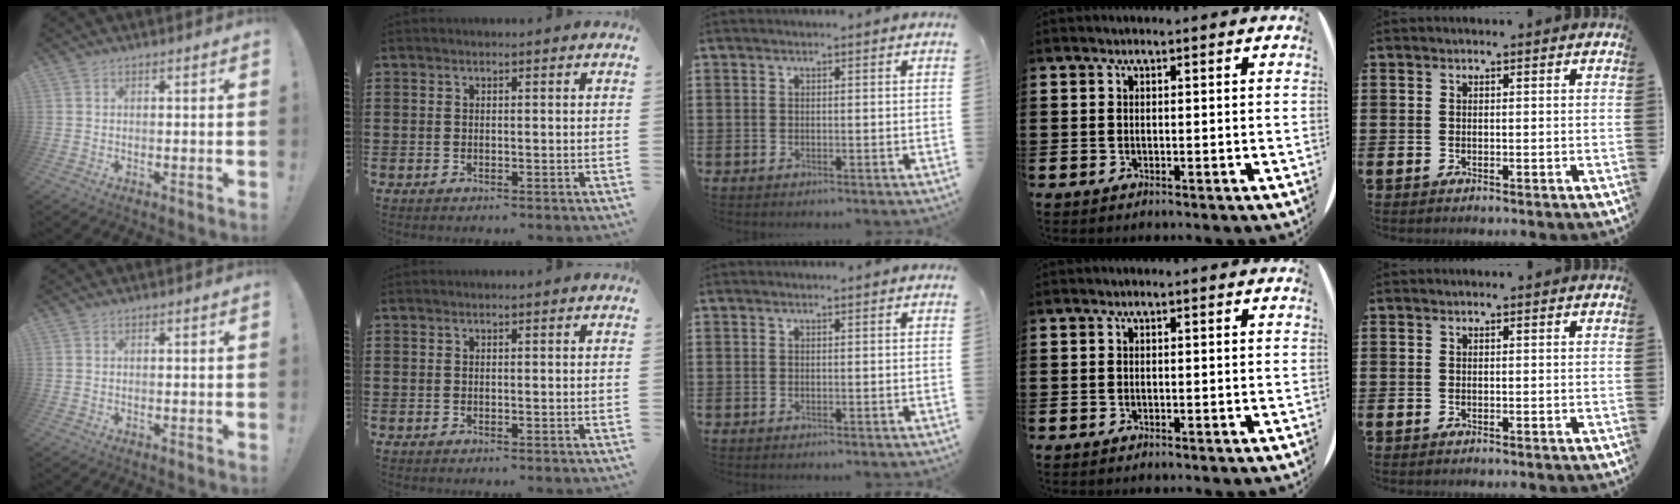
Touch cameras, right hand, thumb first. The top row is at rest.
{}